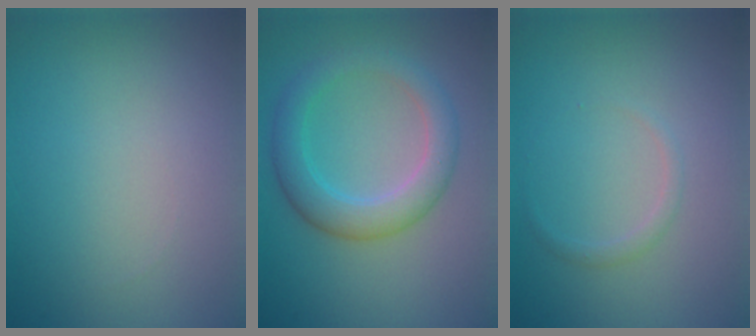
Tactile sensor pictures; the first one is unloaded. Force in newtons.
{"total": 4.3, "press": 4.3, "slide": 0.2}
{"total": 0.8, "press": 0.8, "slide": 0.0}